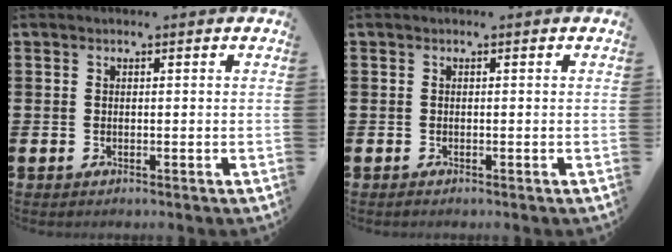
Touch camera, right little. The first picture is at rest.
{"total": 0.0}